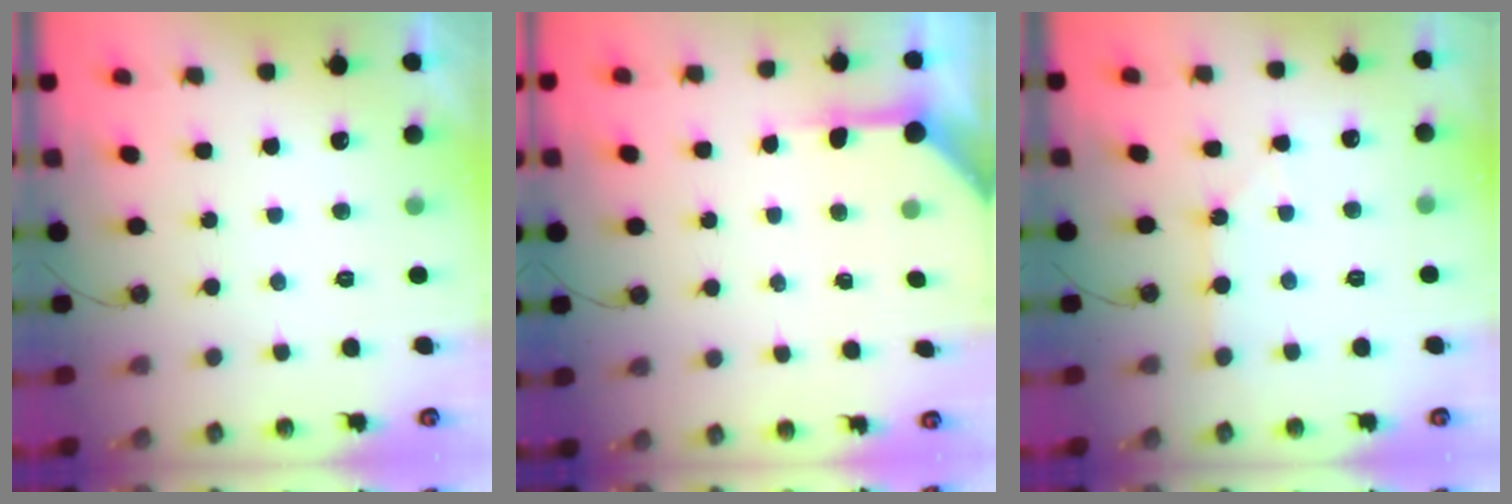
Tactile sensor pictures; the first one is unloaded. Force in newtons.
{"total": 5.4, "press": 5.4, "slide": 0.3}
{"total": 0.9, "press": 0.8, "slide": 0.2}